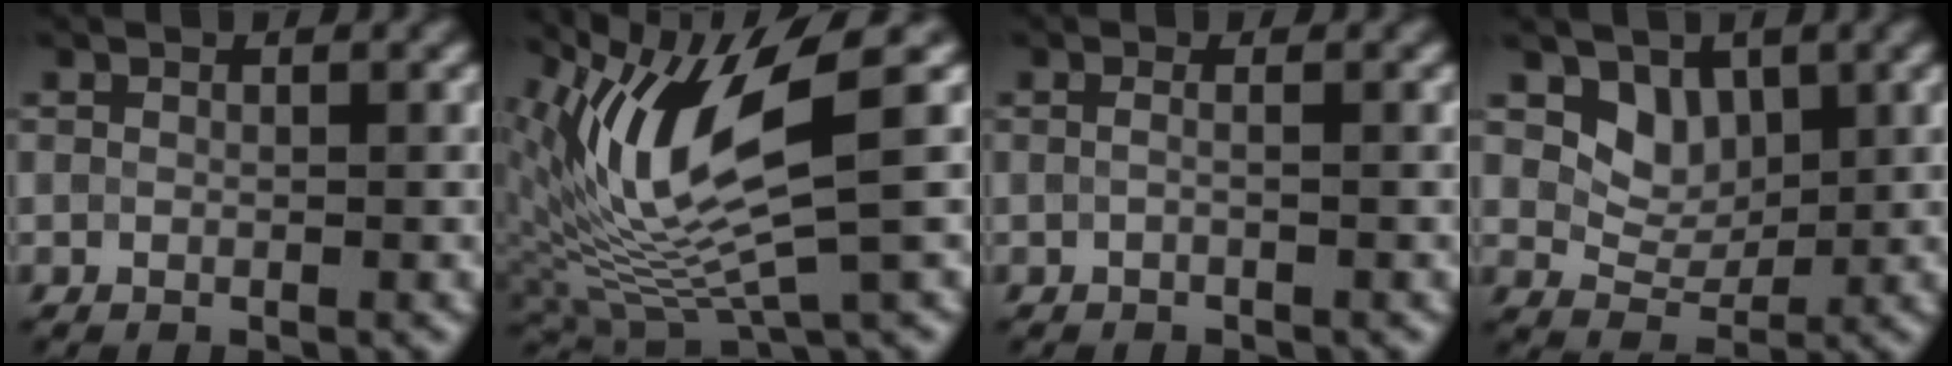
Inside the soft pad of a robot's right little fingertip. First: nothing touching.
{"total": 9.6, "force": [3.4, 2.4, 8.7], "torque": [-0.184, -0.006, 0.070]}
{"total": 0.7, "force": [-0.1, 0.0, 0.7], "torque": [-0.017, -0.007, -0.009]}
{"total": 3.2, "force": [1.6, 2.3, 1.6], "torque": [-0.030, -0.006, 0.024]}